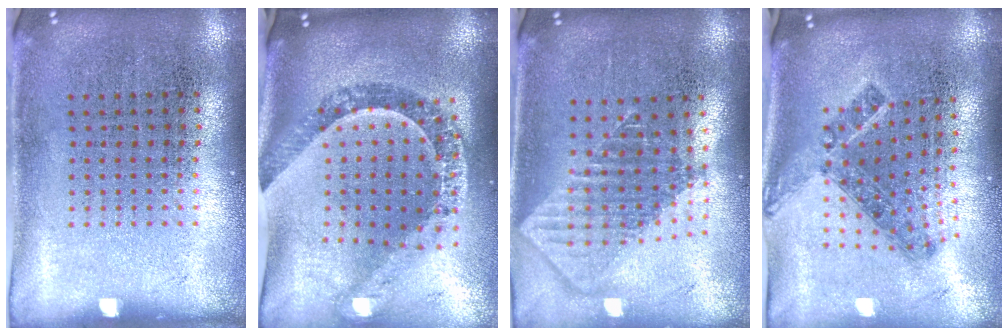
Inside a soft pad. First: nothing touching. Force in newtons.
{"total": 1.7, "press": 1.5, "slide": 0.9}
{"total": 1.9, "press": 1.5, "slide": 1.2}
{"total": 1.2, "press": 1.0, "slide": 0.8}